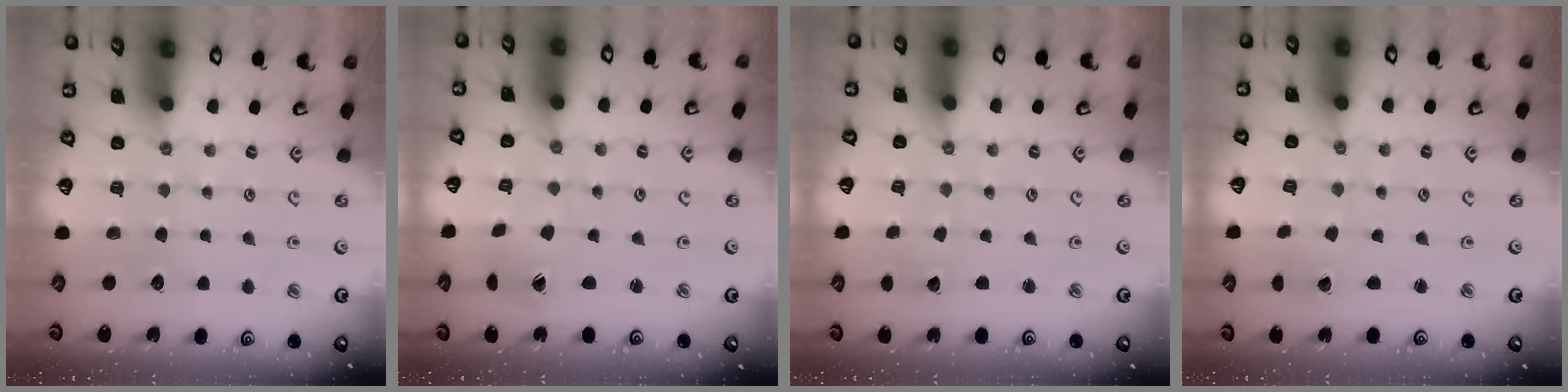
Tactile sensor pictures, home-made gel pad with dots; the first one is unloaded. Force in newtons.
{"total": 2.2, "press": 2.2, "slide": 0.1}
{"total": 1.9, "press": 1.9, "slide": 0.3}
{"total": 1.9, "press": 1.9, "slide": 0.1}